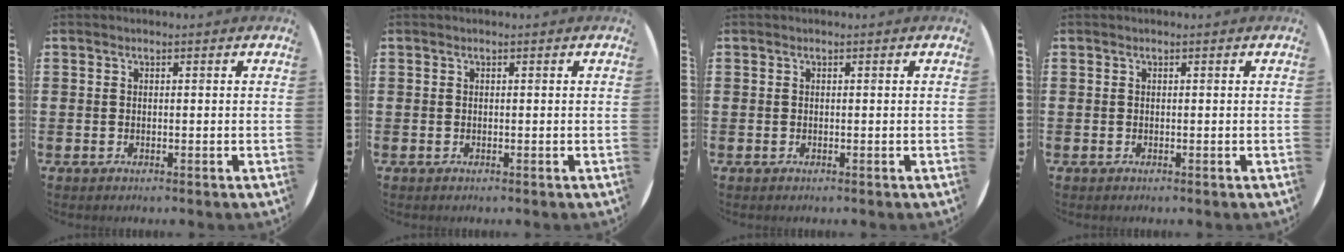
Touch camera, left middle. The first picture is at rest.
{"total": 0.0}
{"total": 0.0}
{"total": 0.0}